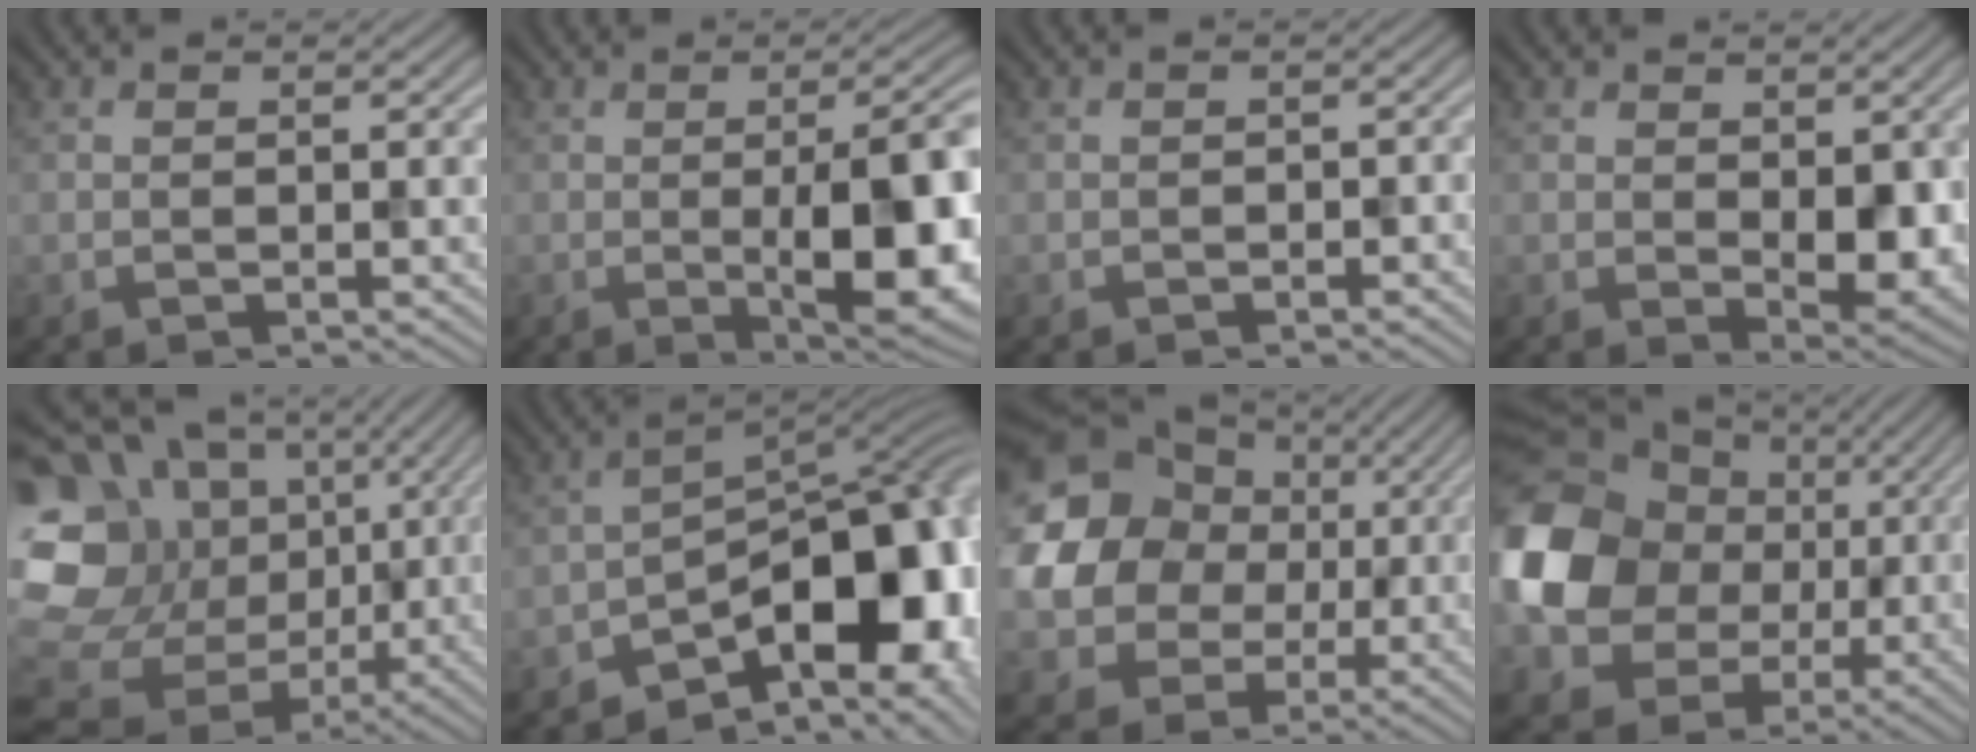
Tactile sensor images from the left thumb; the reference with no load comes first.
{"total": 12.3, "force": [-1.4, 4.2, 11.5], "torque": [-0.141, -0.010, -0.020]}
{"total": 0.8, "force": [-0.6, 0.3, -0.3], "torque": [0.008, -0.002, -0.007]}
{"total": 3.9, "force": [0.4, 2.3, 3.2], "torque": [-0.051, -0.017, 0.018]}
{"total": 19.0, "force": [-1.2, 16.6, 9.3], "torque": [-0.233, -0.007, -0.026]}
{"total": 14.2, "force": [-7.1, 7.2, 10.0], "torque": [-0.117, -0.013, -0.115]}
{"total": 18.7, "force": [3.5, 16.8, 7.5], "torque": [-0.220, 0.013, 0.038]}
{"total": 15.9, "force": [0.6, 14.2, 7.2], "torque": [-0.224, -0.008, 0.001]}